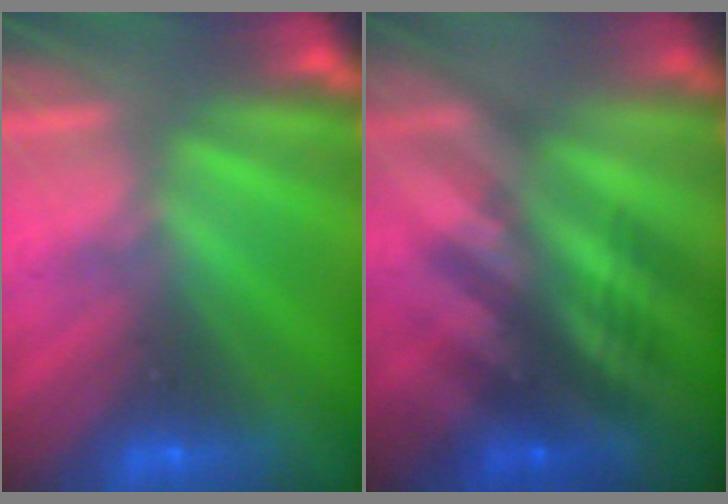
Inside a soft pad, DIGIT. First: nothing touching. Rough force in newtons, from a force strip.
{"total": 2.4}